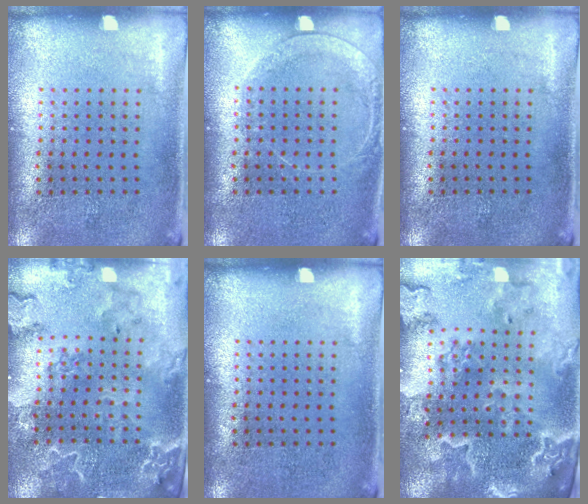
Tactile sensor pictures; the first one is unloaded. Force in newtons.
{"total": 1.4, "press": 1.4, "slide": 0.1}
{"total": 0.0}
{"total": 2.7, "press": 2.6, "slide": 0.8}
{"total": 0.0}
{"total": 3.9, "press": 3.3, "slide": 2.1}